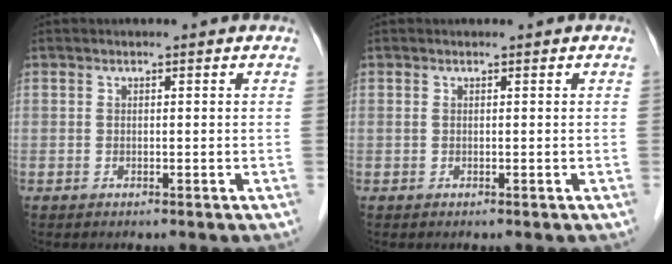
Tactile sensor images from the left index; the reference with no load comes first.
{"total": 0.0}